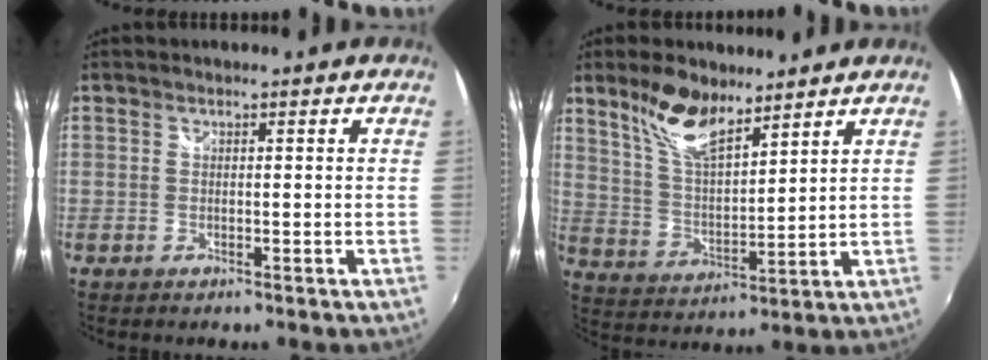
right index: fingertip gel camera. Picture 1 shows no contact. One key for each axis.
{"total": 10.8, "fx": 7.9, "fy": 3.7, "fz": 6.4, "tx": -0.122, "ty": 0.007, "tz": 0.157}